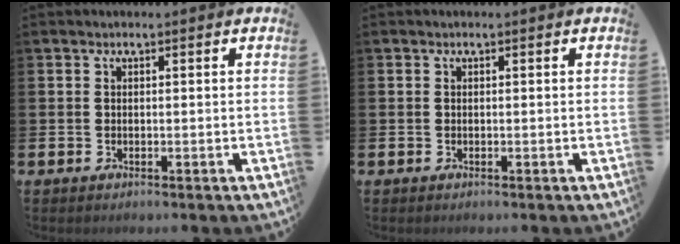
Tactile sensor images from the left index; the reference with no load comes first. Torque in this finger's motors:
{"motor_torque": [0.00, 0.00, 0.01, 0.00]}